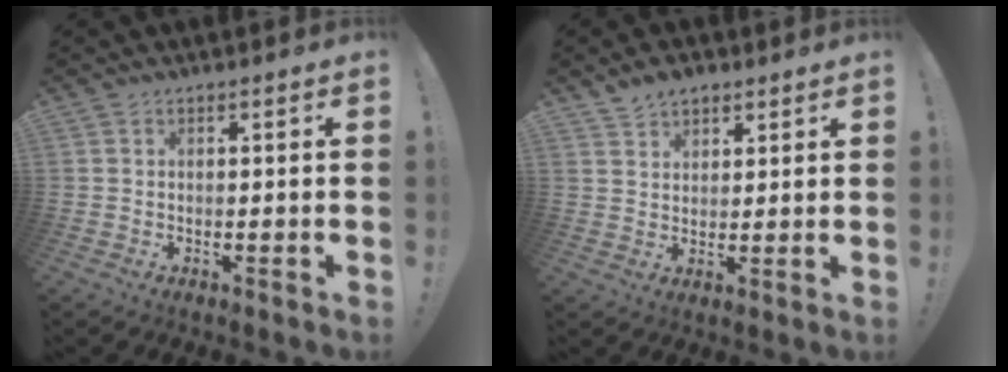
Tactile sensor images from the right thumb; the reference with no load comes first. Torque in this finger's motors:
{"motor_torque": [-0.02, 0.02, 0.00, 0.00, 0.00]}